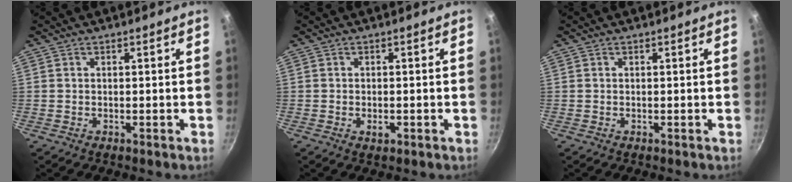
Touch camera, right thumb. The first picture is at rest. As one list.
[{"total": 1.7, "force": [-0.6, 1.1, 1.1], "torque": [-0.016, 0.000, -0.009]}, {"total": 0.0}]